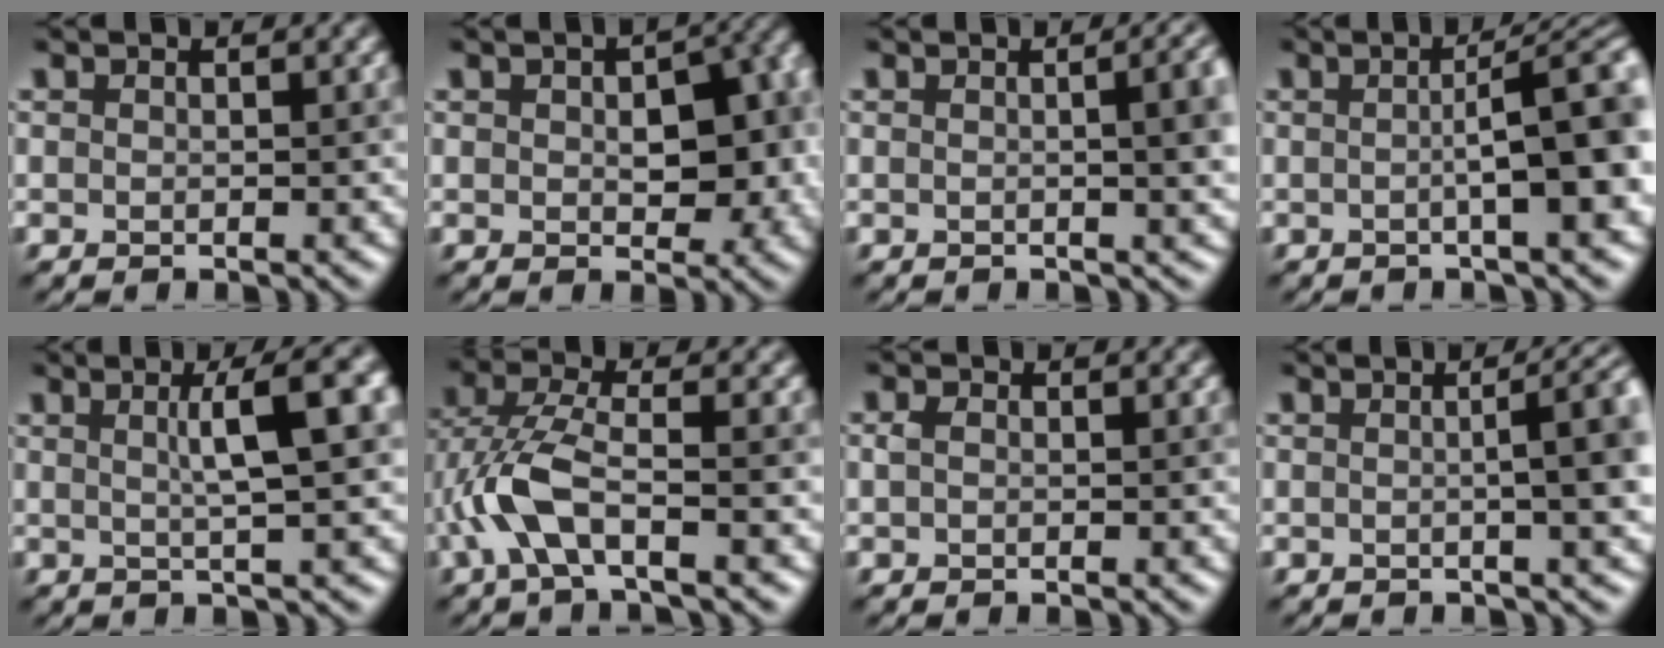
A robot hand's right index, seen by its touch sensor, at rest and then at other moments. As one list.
[{"total": 7.9, "force": [0.2, 4.8, 6.3], "torque": [-0.060, -0.002, 0.019]}, {"total": 6.2, "force": [0.4, 2.7, 5.6], "torque": [-0.014, 0.018, 0.001]}, {"total": 7.8, "force": [0.0, 1.8, 7.6], "torque": [-0.069, 0.013, 0.003]}, {"total": 5.8, "force": [1.4, 1.0, 5.5], "torque": [-0.065, 0.015, 0.022]}, {"total": 5.0, "force": [-1.7, 1.8, 4.4], "torque": [-0.105, 0.008, -0.037]}, {"total": 0.5, "force": [0.1, 0.5, 0.2], "torque": [-0.005, 0.001, 0.002]}, {"total": 7.3, "force": [0.5, 2.5, 6.8], "torque": [-0.040, 0.020, -0.001]}]